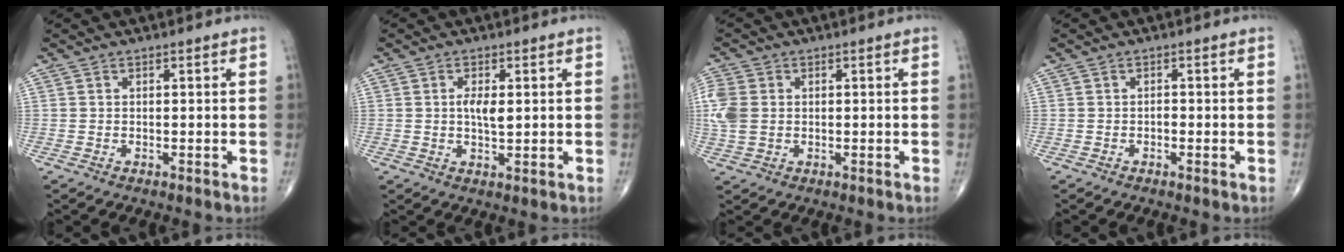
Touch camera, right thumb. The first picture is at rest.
{"total": 3.7, "force": [0.6, 1.4, 3.3], "torque": [-0.060, -0.005, 0.011]}
{"total": 6.4, "force": [0.4, 4.7, 4.3], "torque": [-0.117, 0.007, 0.012]}
{"total": 0.9, "force": [-0.3, 0.4, 0.7], "torque": [-0.008, 0.001, -0.006]}